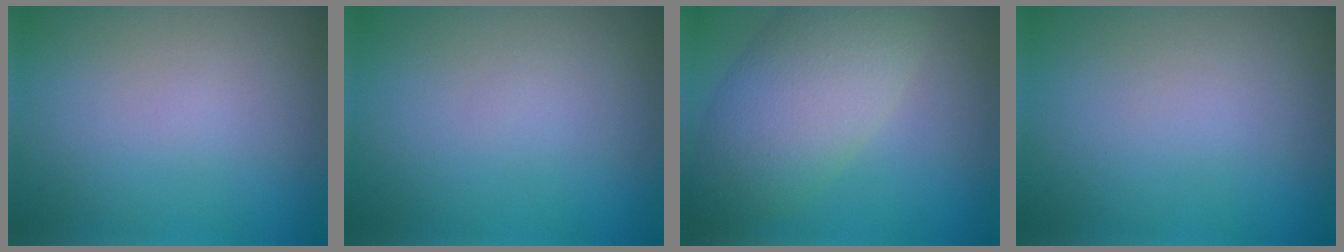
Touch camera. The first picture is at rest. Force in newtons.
{"total": 0.0}
{"total": 7.9, "press": 7.9, "slide": 0.6}
{"total": 0.0}